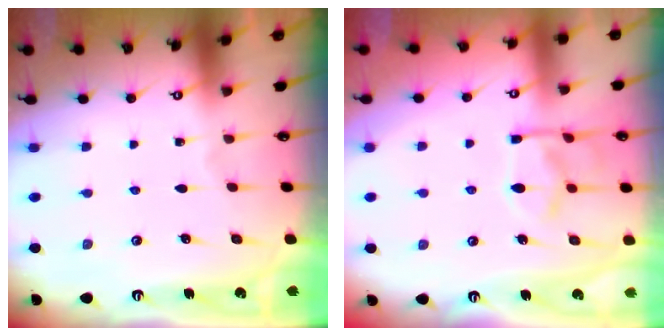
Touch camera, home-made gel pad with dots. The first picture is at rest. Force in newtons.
{"total": 11.8, "press": 11.7, "slide": 1.7}